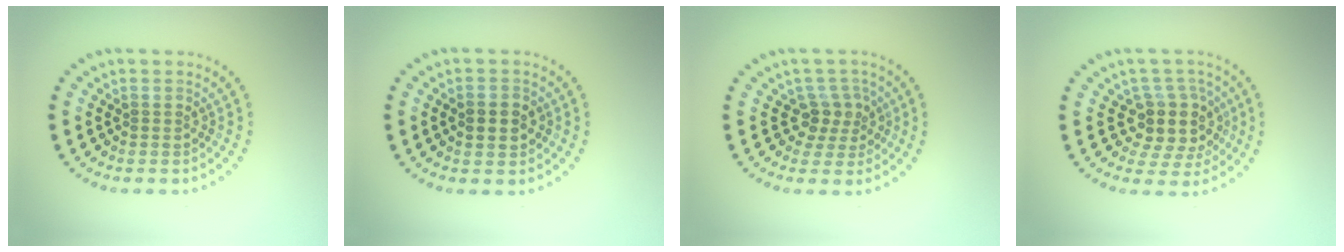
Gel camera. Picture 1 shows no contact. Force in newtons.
{"total": 2.2, "press": 2.2, "slide": 0.2}
{"total": 2.4, "press": 1.9, "slide": 1.5}
{"total": 4.1, "press": 3.5, "slide": 2.2}